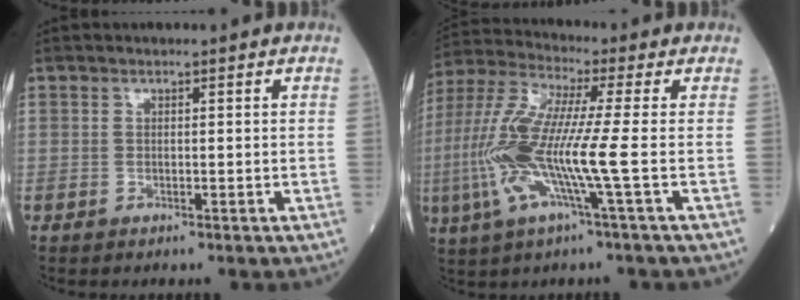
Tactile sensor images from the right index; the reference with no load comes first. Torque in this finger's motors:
{"motor_torque": [2.00, -0.14, 1.06, 0.21]}